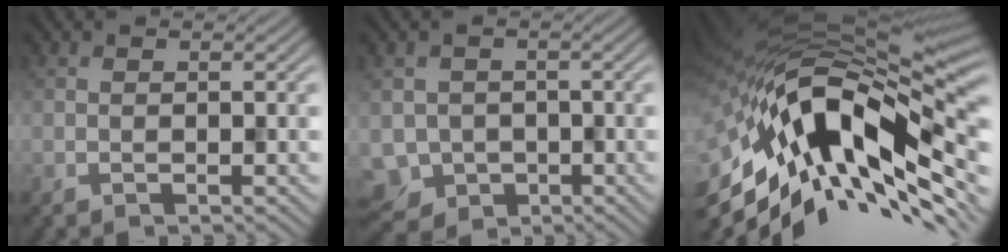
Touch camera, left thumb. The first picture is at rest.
{"total": 3.8, "force": [-1.2, 3.6, -0.5], "torque": [-0.012, -0.021, -0.018]}
{"total": 16.5, "force": [-5.6, 6.9, 13.9], "torque": [-0.264, -0.018, -0.094]}